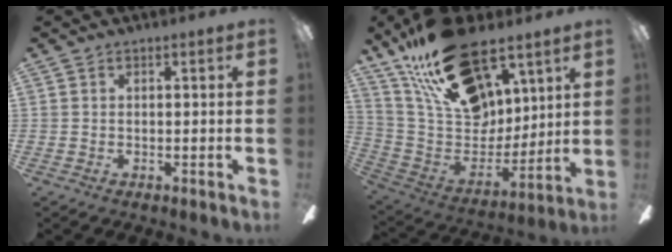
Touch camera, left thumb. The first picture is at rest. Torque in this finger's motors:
{"motor_torque": [2.31, 2.31, 1.27, -1.50, 0.44]}